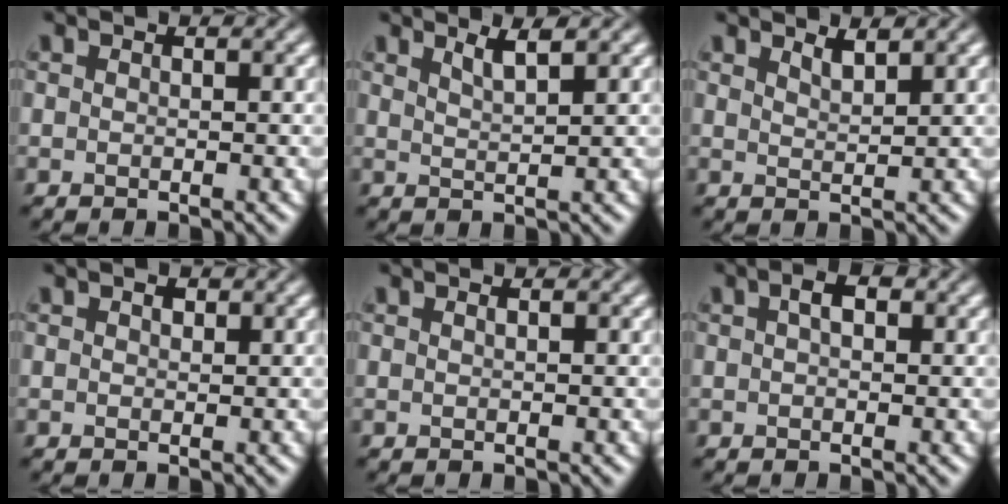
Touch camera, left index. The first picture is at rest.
{"total": 2.0, "force": [1.4, 0.5, 1.4], "torque": [-0.016, 0.003, 0.022]}
{"total": 1.5, "force": [1.3, 0.4, 0.7], "torque": [-0.009, 0.000, 0.023]}
{"total": 0.8, "force": [0.3, 0.6, 0.5], "torque": [-0.007, -0.001, 0.004]}
{"total": 0.0}
{"total": 1.8, "force": [0.5, 1.0, 1.4], "torque": [-0.021, 0.006, 0.004]}